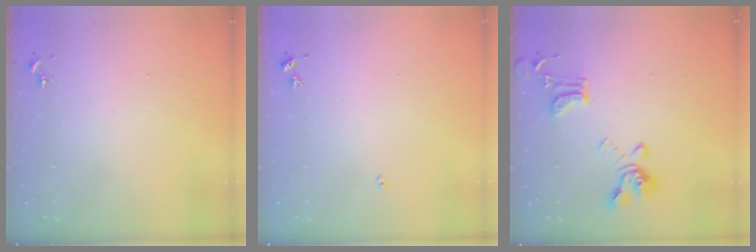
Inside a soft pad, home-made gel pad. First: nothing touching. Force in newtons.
{"total": 3.0, "press": 3.0, "slide": 0.4}
{"total": 16.4, "press": 16.3, "slide": 1.5}